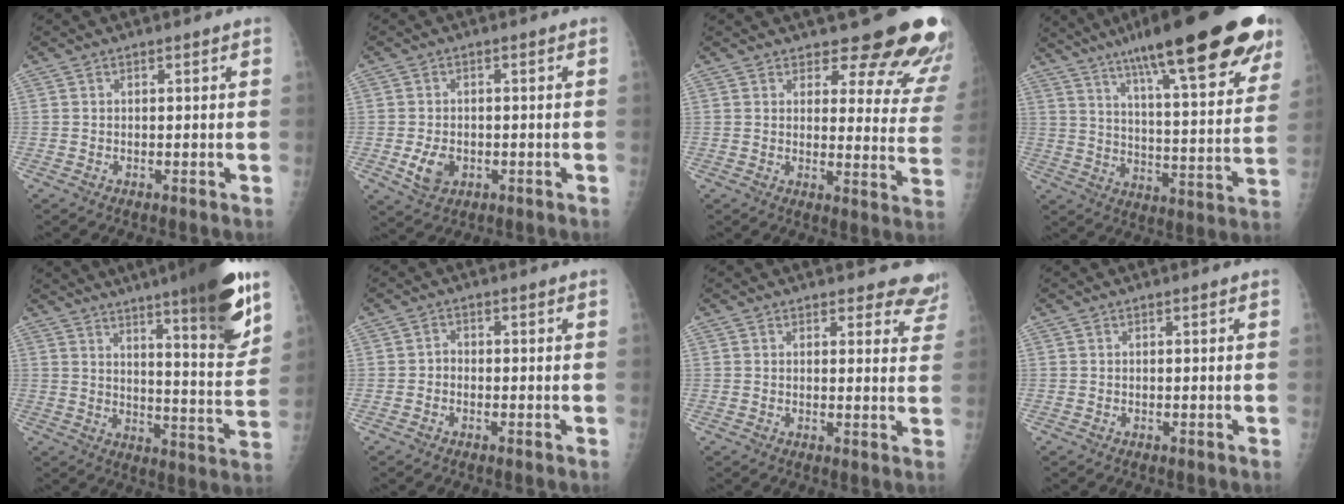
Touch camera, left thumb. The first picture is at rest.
{"total": 4.6, "force": [-1.2, 3.3, 2.9], "torque": [-0.048, -0.002, -0.014]}
{"total": 17.0, "force": [14.6, 5.4, 6.8], "torque": [-0.031, -0.113, 0.157]}
{"total": 30.4, "force": [19.7, 6.3, 22.3], "torque": [-0.305, -0.043, 0.284]}
{"total": 18.5, "force": [11.5, 2.3, 14.3], "torque": [-0.176, -0.064, 0.165]}
{"total": 1.3, "force": [-0.5, 1.0, 0.6], "torque": [0.001, 0.005, -0.013]}
{"total": 7.1, "force": [6.7, 2.5, 0.4], "torque": [0.045, -0.036, 0.046]}
{"total": 0.0}